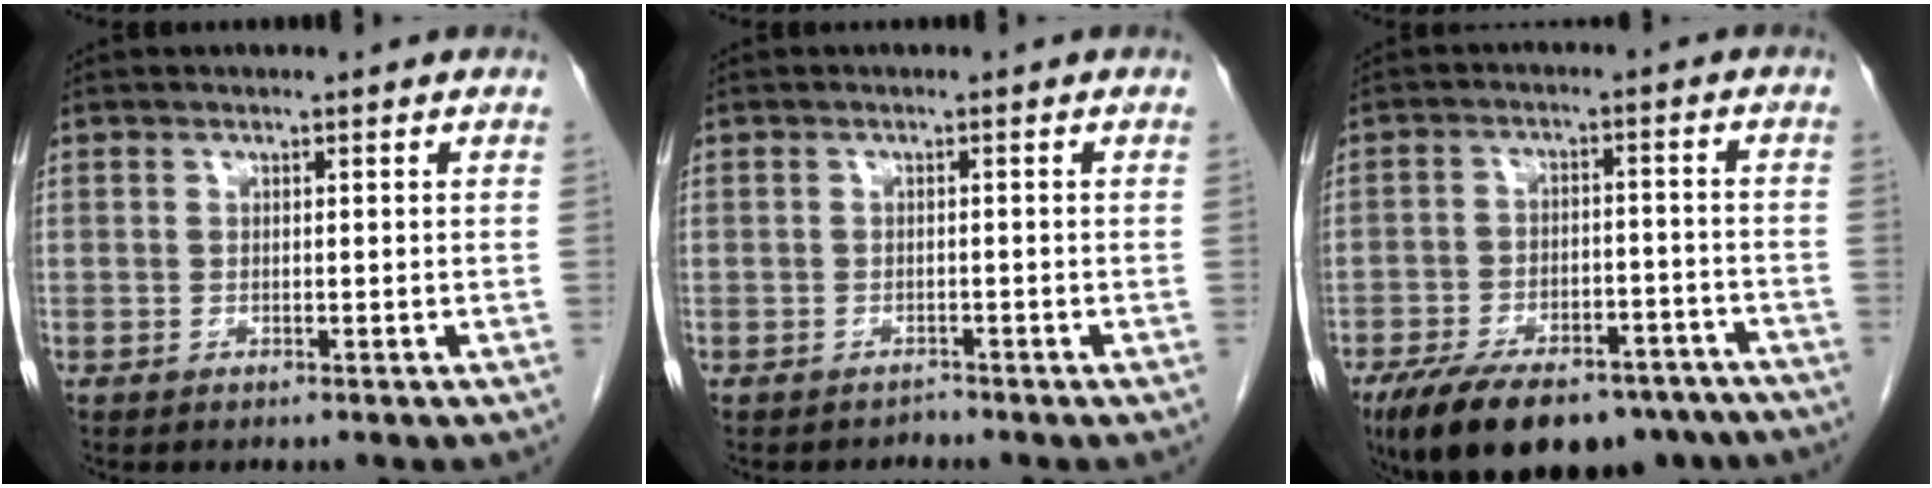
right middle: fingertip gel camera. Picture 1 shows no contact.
{"total": 1.0, "force": [-0.9, -0.2, -0.4], "torque": [0.002, -0.005, -0.018]}
{"total": 19.4, "force": [-14.7, 7.7, 10.2], "torque": [-0.171, 0.001, -0.213]}